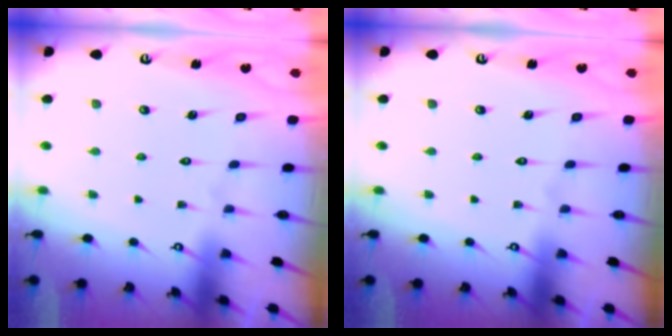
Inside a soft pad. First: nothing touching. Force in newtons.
{"total": 0.0}